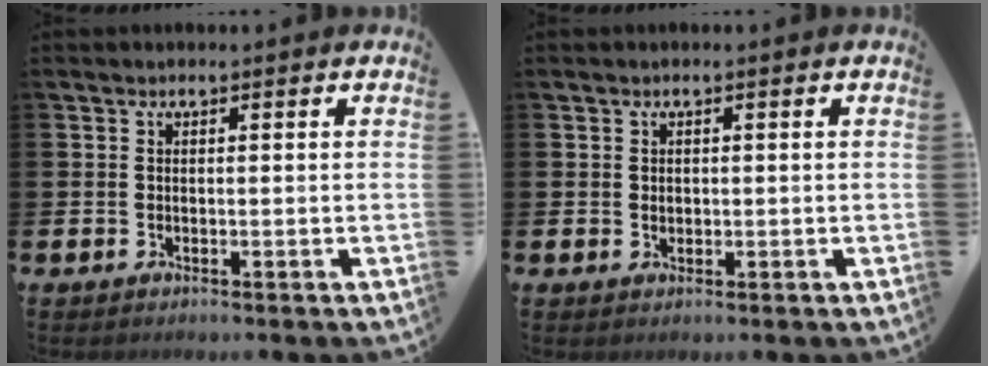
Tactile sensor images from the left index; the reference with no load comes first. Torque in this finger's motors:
{"motor_torque": [0.02, 0.01, 0.01, -0.01]}